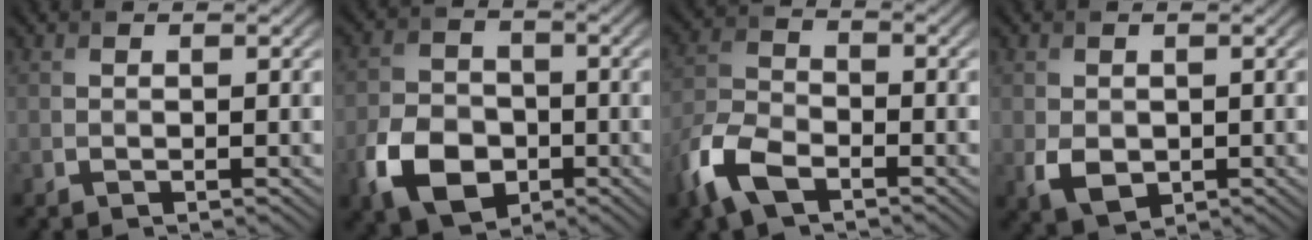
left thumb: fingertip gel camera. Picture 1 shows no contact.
{"total": 8.5, "force": [-3.6, 6.0, 4.8], "torque": [-0.105, -0.013, -0.076]}
{"total": 8.3, "force": [-5.0, 4.1, 5.2], "torque": [-0.125, -0.009, -0.116]}
{"total": 3.5, "force": [-0.6, 2.7, 2.1], "torque": [-0.051, -0.013, -0.010]}